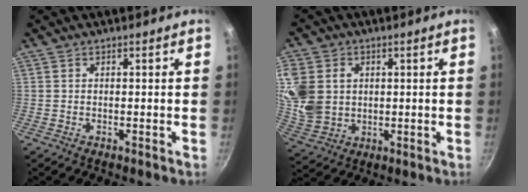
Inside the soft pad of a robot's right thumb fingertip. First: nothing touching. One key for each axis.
{"total": 13.2, "fx": 1.9, "fy": 10.8, "fz": 7.3, "tx": -0.149, "ty": -0.011, "tz": 0.046}